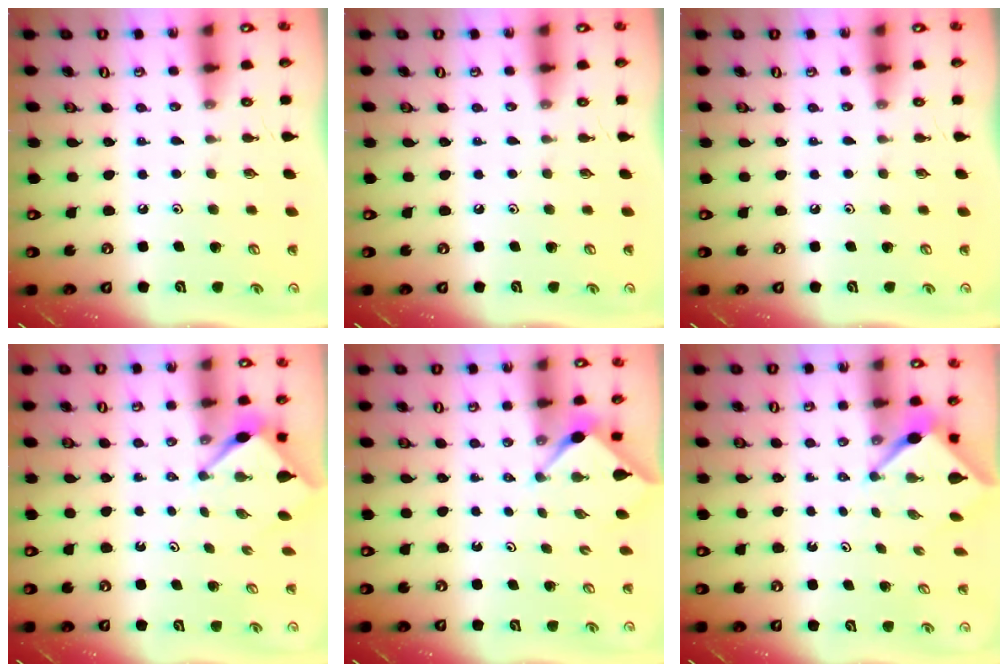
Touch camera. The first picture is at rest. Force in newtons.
{"total": 0.0}
{"total": 0.0}
{"total": 2.9, "press": 2.9, "slide": 0.3}
{"total": 2.9, "press": 2.8, "slide": 0.5}
{"total": 3.0, "press": 3.0, "slide": 0.2}